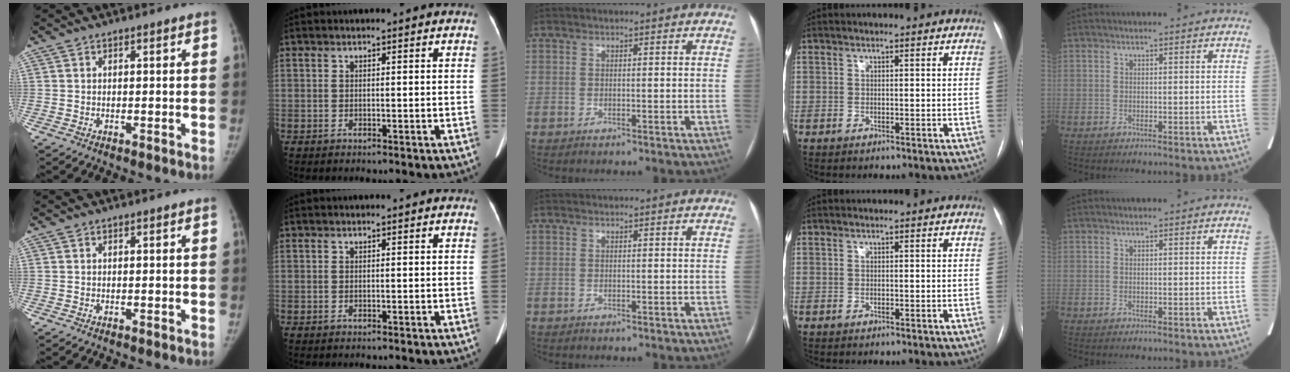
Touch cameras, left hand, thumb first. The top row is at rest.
{}